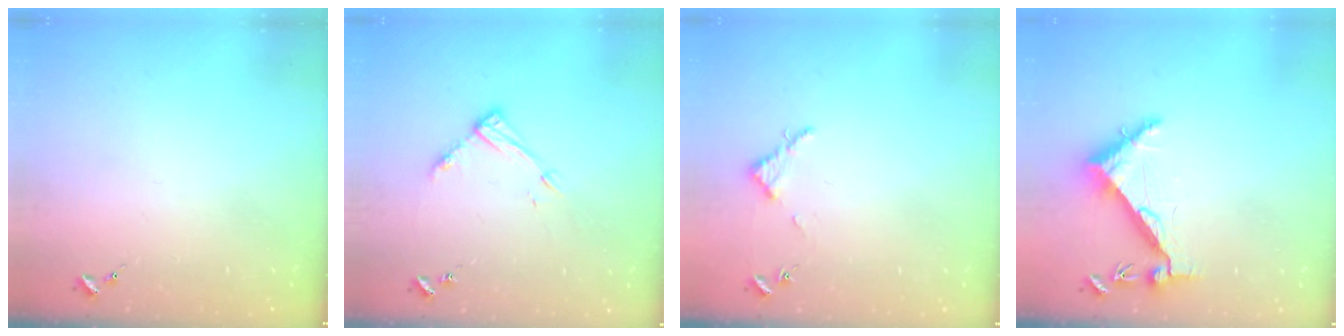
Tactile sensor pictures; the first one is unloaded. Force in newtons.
{"total": 11.0, "press": 11.0, "slide": 0.8}
{"total": 2.8, "press": 2.8, "slide": 0.3}
{"total": 6.3, "press": 6.2, "slide": 0.7}